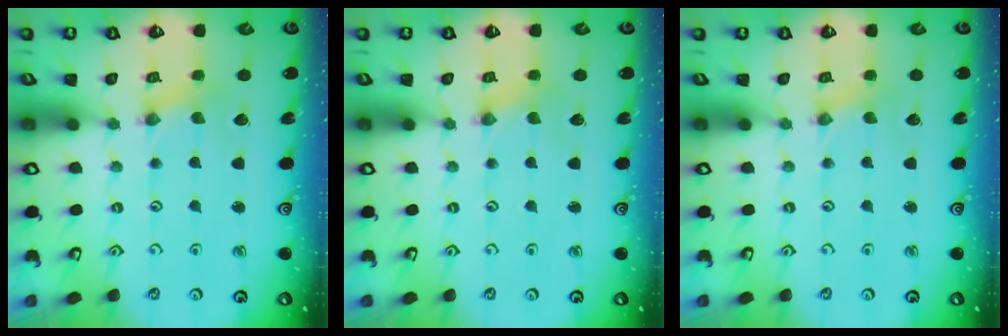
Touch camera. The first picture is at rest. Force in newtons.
{"total": 0.5, "press": 0.5, "slide": 0.1}
{"total": 0.0}